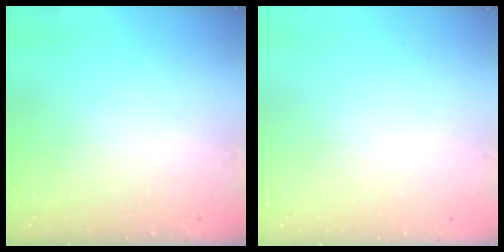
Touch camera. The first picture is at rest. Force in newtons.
{"total": 0.0}